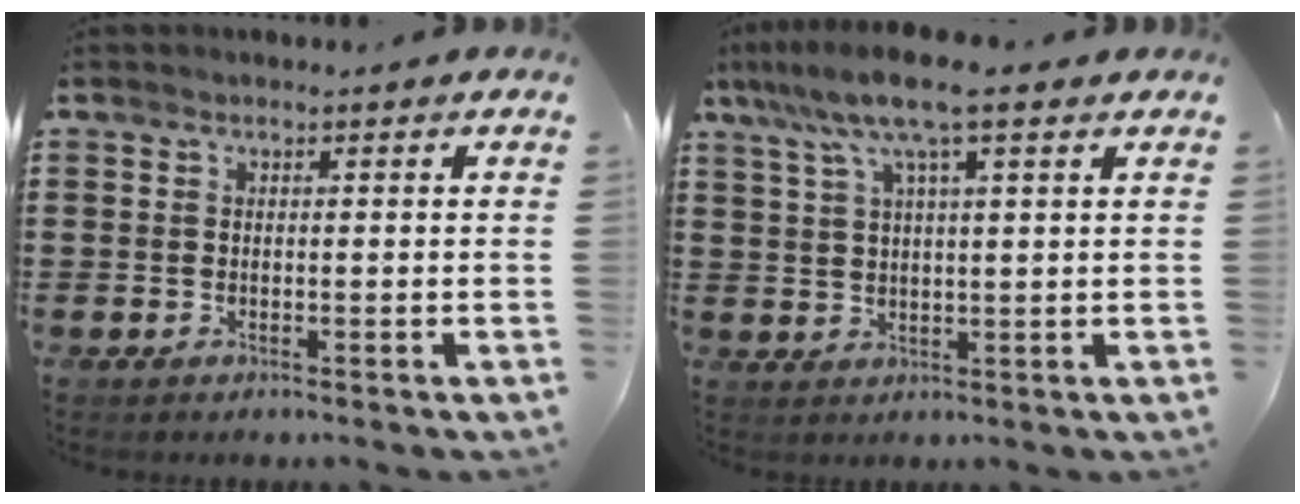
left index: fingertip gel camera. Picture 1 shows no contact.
{"total": 8.8, "force": [5.5, 1.3, 6.8], "torque": [-0.144, -0.003, 0.096]}